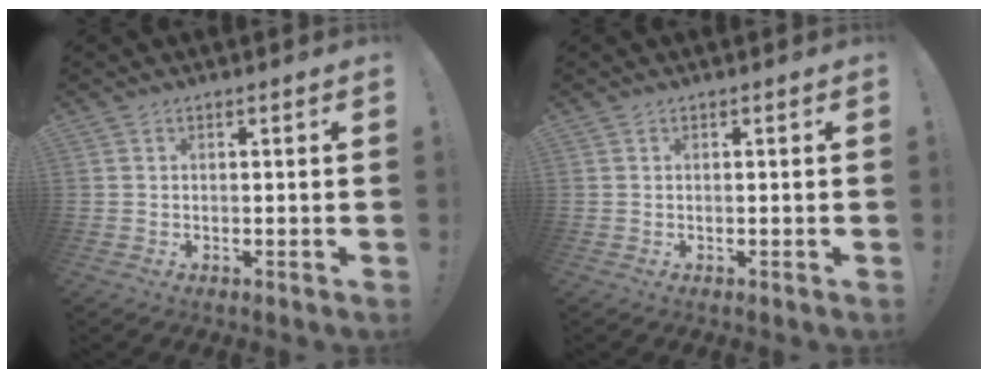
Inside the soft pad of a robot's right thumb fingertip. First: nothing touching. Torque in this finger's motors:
{"motor_torque": [-0.17, -0.07, -0.06, 0.06, 0.00]}